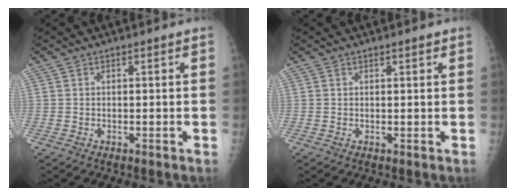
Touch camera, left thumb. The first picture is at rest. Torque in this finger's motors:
{"motor_torque": [-0.19, -0.04, -0.03, 0.07, -0.02]}